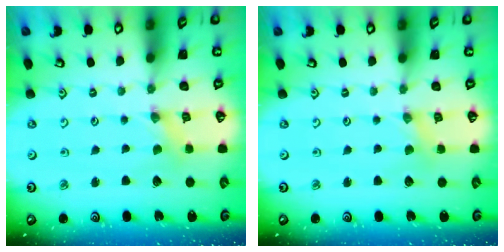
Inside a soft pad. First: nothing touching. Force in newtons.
{"total": 0.7, "press": 0.7, "slide": 0.1}